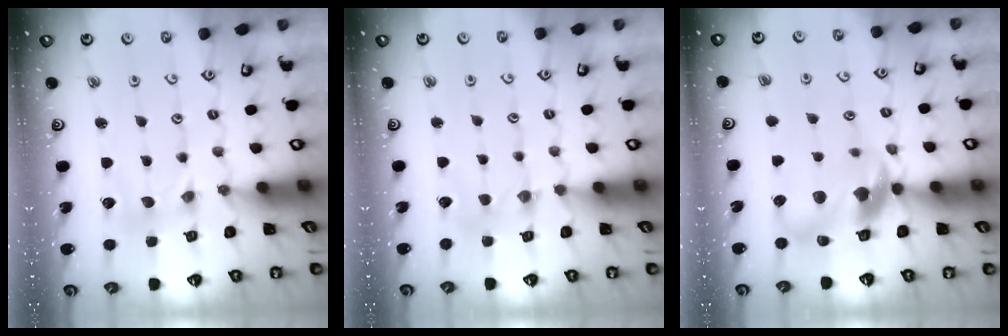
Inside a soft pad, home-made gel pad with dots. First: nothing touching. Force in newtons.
{"total": 2.6, "press": 2.5, "slide": 0.4}
{"total": 12.5, "press": 12.4, "slide": 1.9}